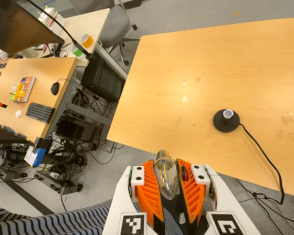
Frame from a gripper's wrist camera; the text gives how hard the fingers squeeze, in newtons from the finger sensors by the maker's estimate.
{"total": 20.6, "left": 24.1, "right": 17.2}